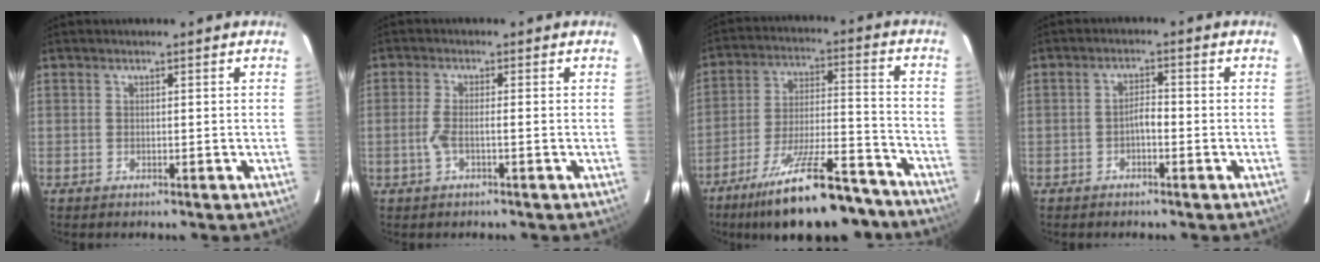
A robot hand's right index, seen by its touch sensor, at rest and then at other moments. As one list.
[{"total": 3.0, "force": [-0.9, 0.7, 2.8], "torque": [-0.066, 0.006, -0.017]}, {"total": 20.1, "force": [-15.3, 3.7, 12.5], "torque": [-0.185, -0.003, -0.253]}, {"total": 2.7, "force": [-0.9, 1.0, 2.3], "torque": [-0.041, 0.008, -0.015]}]